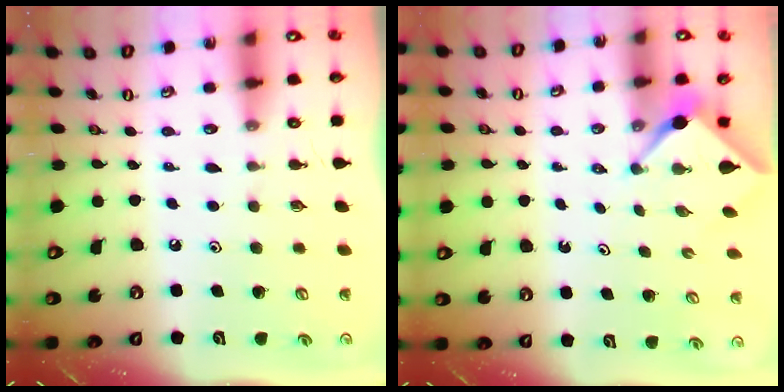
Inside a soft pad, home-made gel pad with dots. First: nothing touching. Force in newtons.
{"total": 2.3, "press": 2.3, "slide": 0.2}